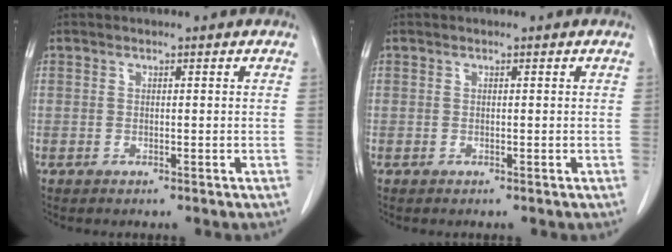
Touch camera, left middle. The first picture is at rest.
{"total": 0.0}